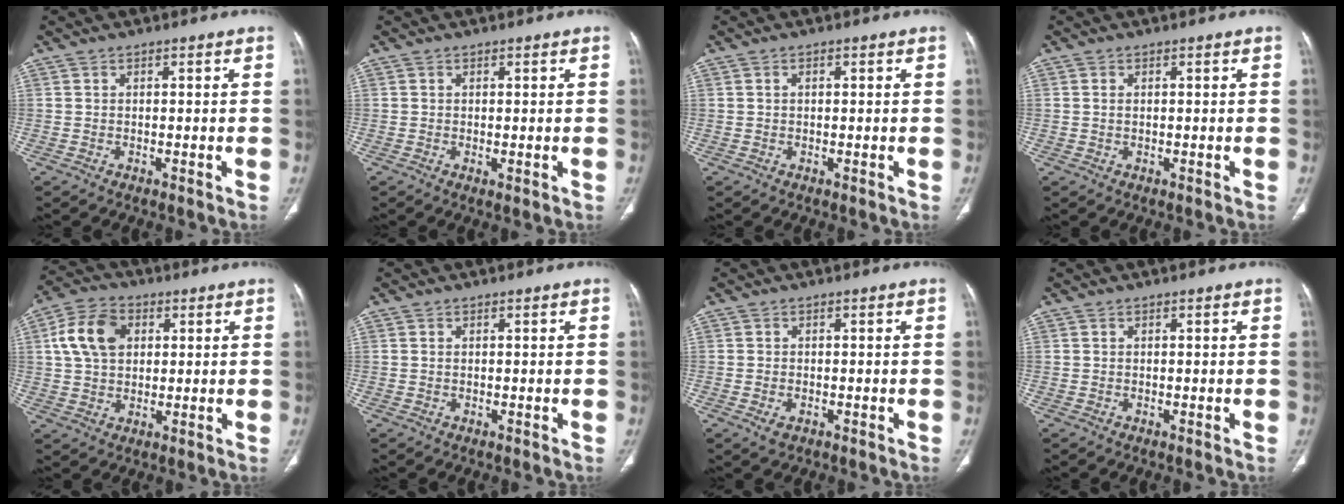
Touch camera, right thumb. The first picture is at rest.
{"total": 0.8, "force": [0.0, 0.3, 0.7], "torque": [-0.016, -0.006, 0.002]}
{"total": 0.8, "force": [0.2, 0.5, 0.6], "torque": [-0.012, 0.004, 0.003]}
{"total": 0.8, "force": [0.2, 0.5, 0.6], "torque": [-0.015, 0.001, 0.005]}
{"total": 10.7, "force": [2.7, 7.5, 7.0], "torque": [-0.119, 0.009, 0.044]}
{"total": 0.0}
{"total": 2.0, "force": [-0.8, 1.3, 1.3], "torque": [-0.026, 0.002, -0.010]}
{"total": 0.0}